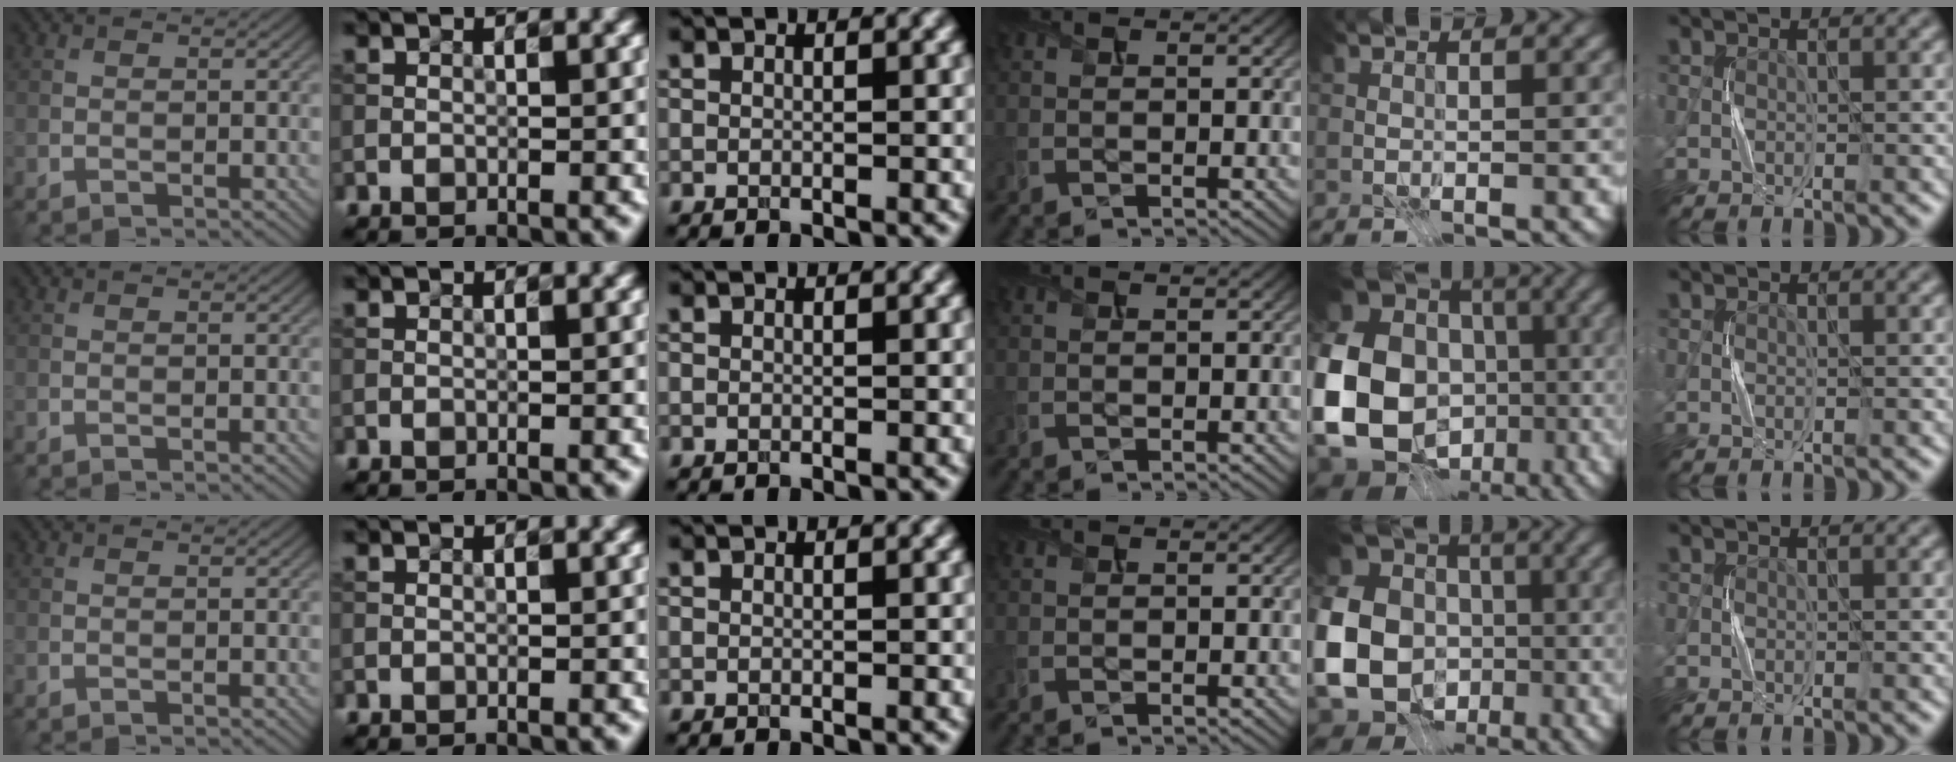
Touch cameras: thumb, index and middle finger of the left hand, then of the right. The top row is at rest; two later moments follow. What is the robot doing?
{"motion": "press", "object": "sticker"}